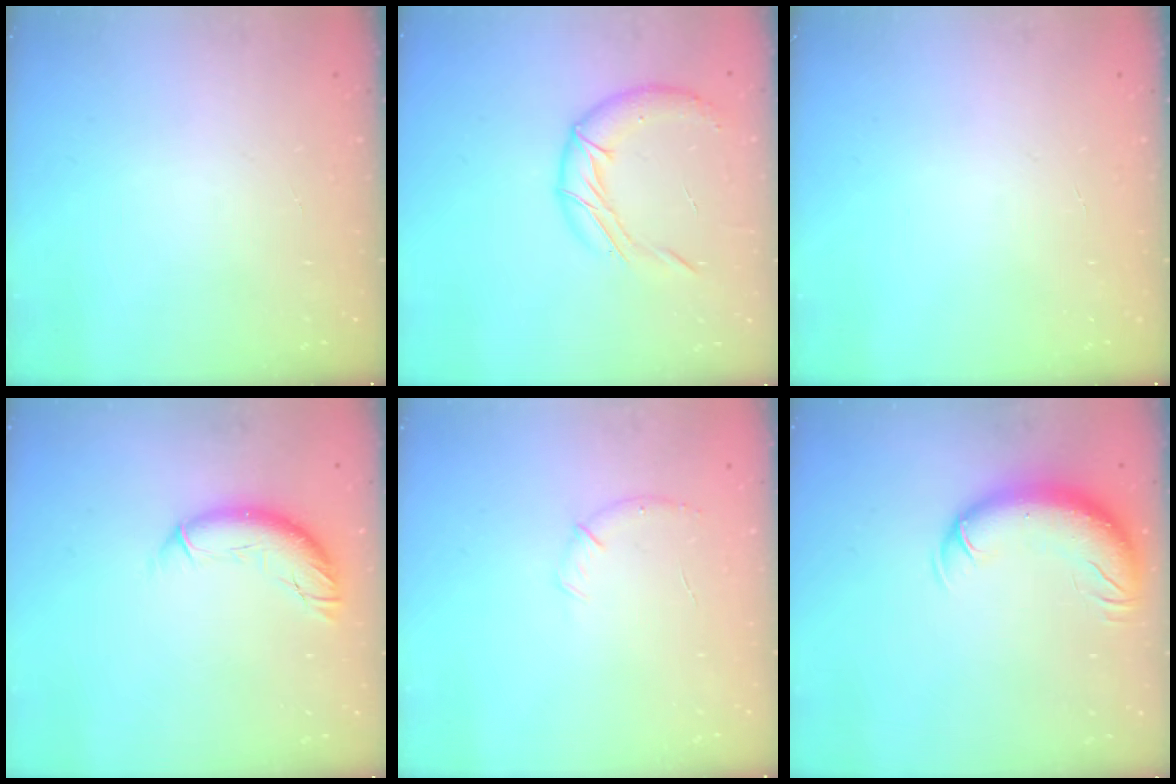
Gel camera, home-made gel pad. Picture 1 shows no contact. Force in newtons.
{"total": 11.6, "press": 11.6, "slide": 1.3}
{"total": 0.0}
{"total": 10.2, "press": 10.1, "slide": 0.9}
{"total": 5.6, "press": 5.5, "slide": 1.2}
{"total": 12.4, "press": 12.0, "slide": 3.3}